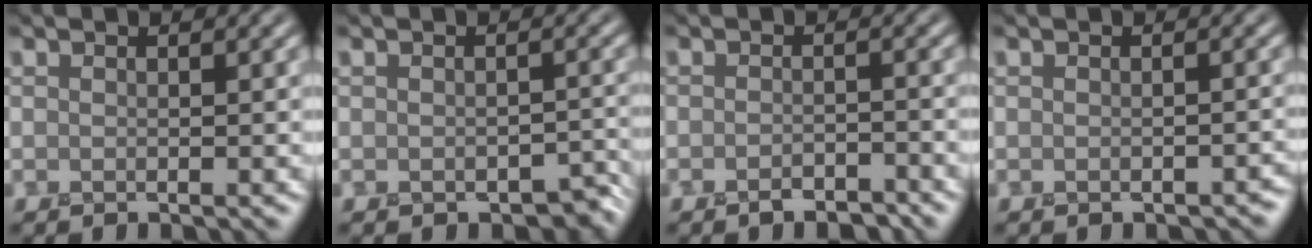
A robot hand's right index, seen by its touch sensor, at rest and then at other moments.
{"total": 2.6, "force": [-1.7, 1.5, 1.4], "torque": [-0.014, -0.010, -0.013]}
{"total": 2.0, "force": [-1.8, 0.6, 0.7], "torque": [-0.009, 0.001, -0.031]}
{"total": 1.1, "force": [-0.9, 0.5, 0.4], "torque": [-0.006, -0.008, -0.008]}